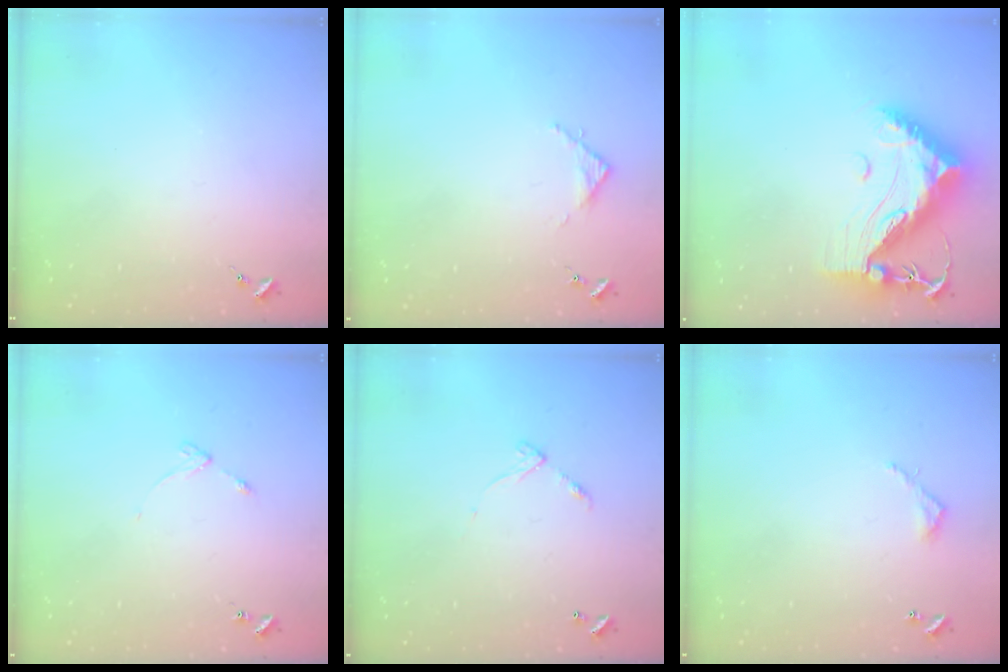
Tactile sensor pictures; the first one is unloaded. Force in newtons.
{"total": 2.8, "press": 2.8, "slide": 0.4}
{"total": 19.1, "press": 19.1, "slide": 1.6}
{"total": 4.0, "press": 3.9, "slide": 0.5}
{"total": 6.2, "press": 6.2, "slide": 0.4}
{"total": 3.9, "press": 3.9, "slide": 0.3}